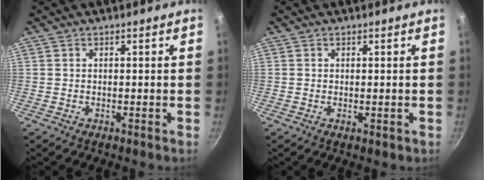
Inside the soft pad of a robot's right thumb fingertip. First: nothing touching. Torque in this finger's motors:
{"motor_torque": [-0.36, -0.15, -0.17, -0.18, 0.00]}